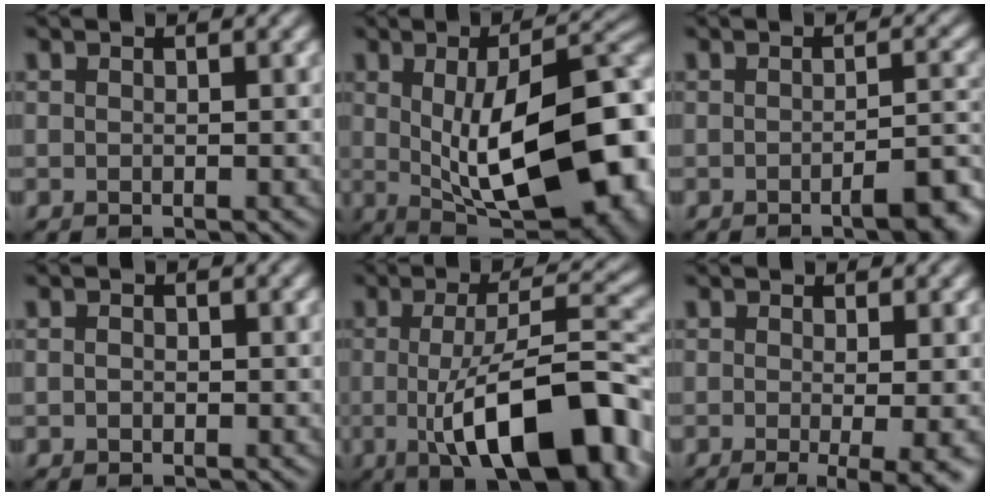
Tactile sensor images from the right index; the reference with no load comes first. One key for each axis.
{"total": 16.4, "fx": -1.1, "fy": 7.0, "fz": 14.8, "tx": -0.186, "ty": -0.006, "tz": -0.001}
{"total": 4.1, "fx": -2.3, "fy": 1.1, "fz": 3.2, "tx": -0.037, "ty": 0.004, "tz": -0.033}
{"total": 0.5, "fx": -0.1, "fy": 0.4, "fz": 0.3, "tx": -0.006, "ty": -0.002, "tz": -0.003}
{"total": 12.5, "fx": -3.0, "fy": 3.9, "fz": 11.5, "tx": -0.159, "ty": -0.002, "tz": -0.052}
{"total": 5.5, "fx": -1.4, "fy": 1.3, "fz": 5.2, "tx": -0.067, "ty": -0.016, "tz": -0.012}